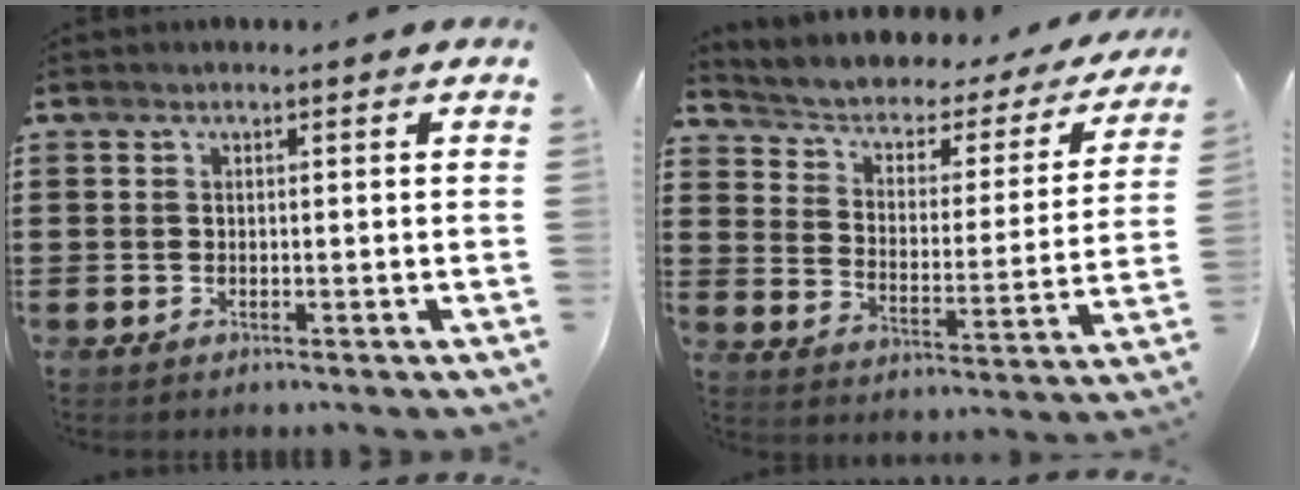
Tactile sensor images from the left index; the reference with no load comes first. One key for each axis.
{"total": 2.8, "fx": 1.3, "fy": 1.9, "fz": 1.4, "tx": -0.043, "ty": -0.016, "tz": 0.010}